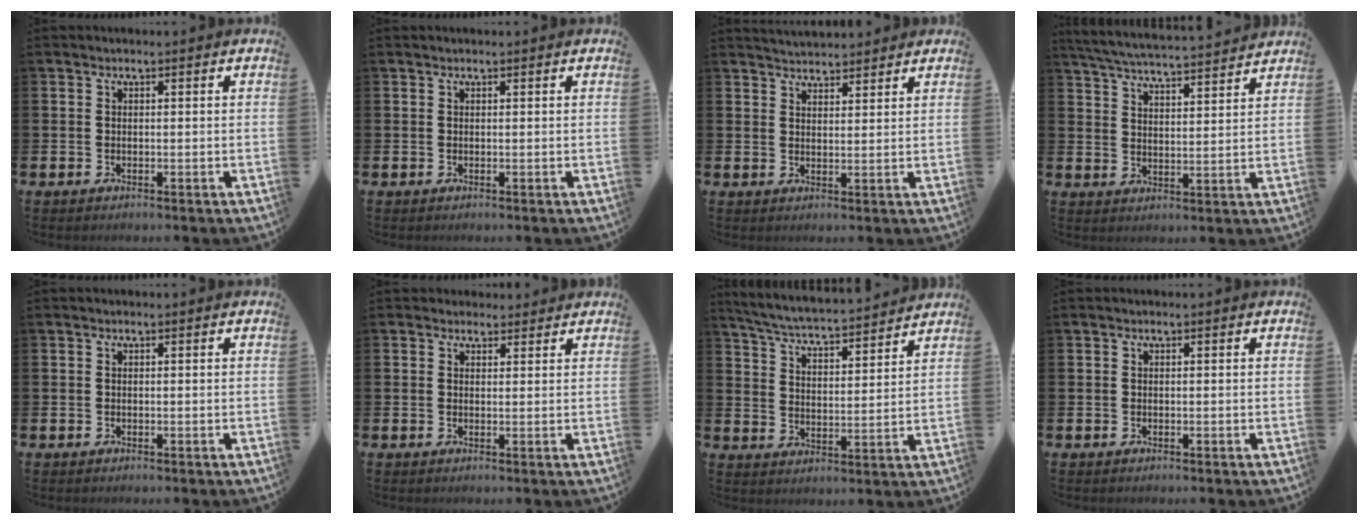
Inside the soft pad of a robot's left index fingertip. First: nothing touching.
{"total": 0.0}
{"total": 3.5, "force": [3.4, 0.6, -0.2], "torque": [-0.002, -0.016, 0.063]}
{"total": 5.6, "force": [5.5, 0.0, 1.0], "torque": [-0.043, -0.041, 0.096]}
{"total": 0.0}
{"total": 2.1, "force": [2.0, 0.8, -0.2], "torque": [0.009, -0.004, 0.035]}
{"total": 5.6, "force": [5.4, 0.0, 1.2], "torque": [-0.049, -0.045, 0.091]}
{"total": 0.0}